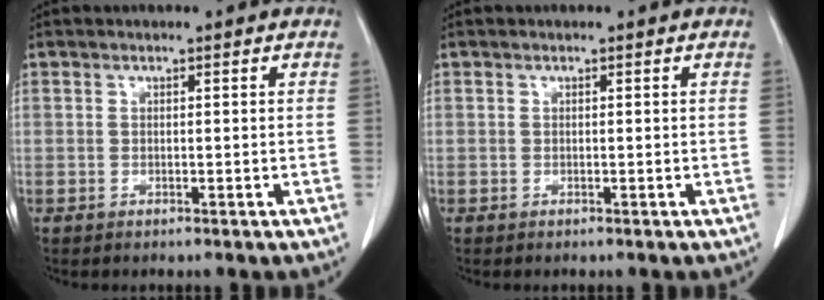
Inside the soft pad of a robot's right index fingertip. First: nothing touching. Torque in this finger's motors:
{"motor_torque": [0.00, 0.00, 0.00, 0.00]}